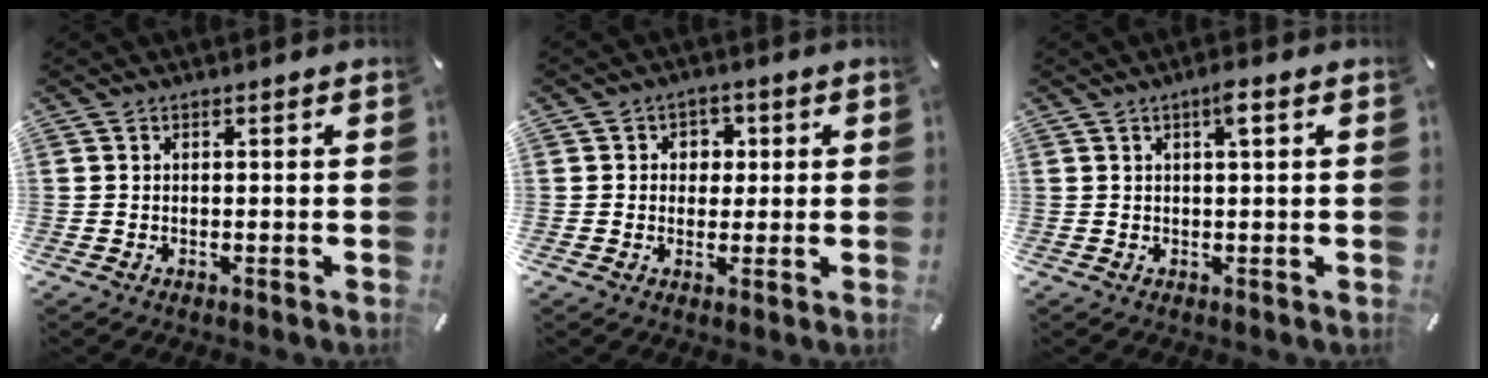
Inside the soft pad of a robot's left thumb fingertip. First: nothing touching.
{"total": 4.1, "force": [0.2, 3.8, 1.5], "torque": [-0.013, 0.004, -0.004]}
{"total": 2.9, "force": [1.0, 0.4, 2.7], "torque": [-0.054, 0.003, 0.015]}